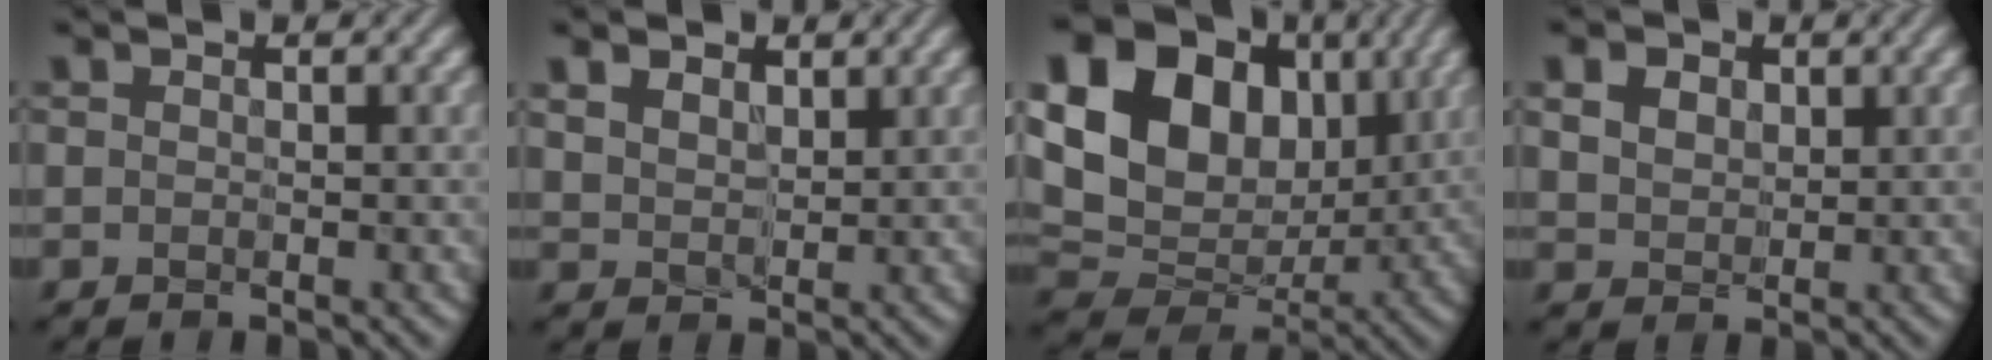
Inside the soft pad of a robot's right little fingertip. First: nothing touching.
{"total": 4.0, "force": [2.3, 2.6, 2.1], "torque": [-0.060, 0.004, 0.035]}
{"total": 18.8, "force": [4.9, 14.2, 11.3], "torque": [-0.227, 0.048, 0.084]}
{"total": 4.1, "force": [1.7, 3.0, 2.2], "torque": [-0.066, 0.008, 0.027]}